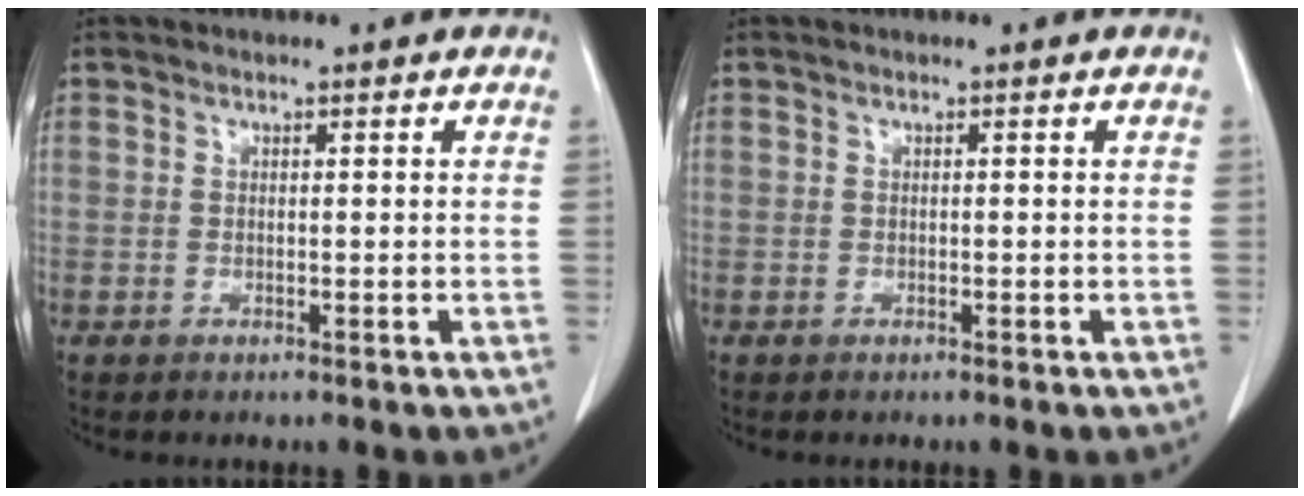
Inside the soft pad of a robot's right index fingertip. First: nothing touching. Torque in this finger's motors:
{"motor_torque": [0.00, 0.00, 0.01, 0.00]}